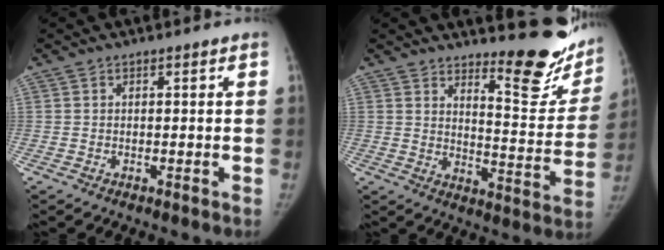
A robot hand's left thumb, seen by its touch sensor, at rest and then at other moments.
{"total": 16.0, "force": [12.9, 4.4, 8.2], "torque": [-0.063, -0.131, 0.166]}